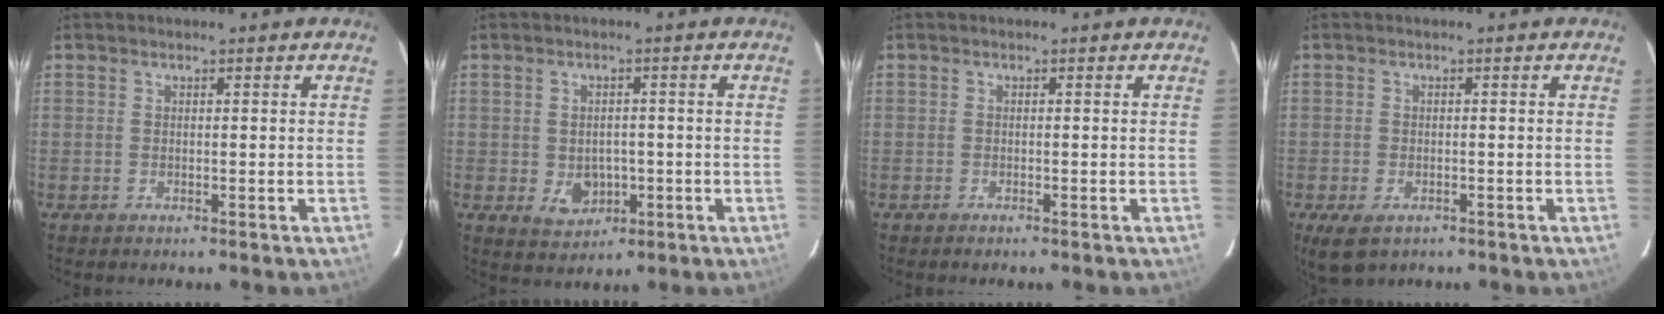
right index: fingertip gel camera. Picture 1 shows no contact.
{"total": 5.2, "force": [-1.3, 4.3, 2.7], "torque": [-0.054, 0.001, -0.005]}
{"total": 0.5, "force": [-0.5, 0.1, 0.1], "torque": [-0.001, -0.003, -0.010]}
{"total": 4.9, "force": [-2.8, 2.9, 2.8], "torque": [-0.064, -0.021, -0.047]}